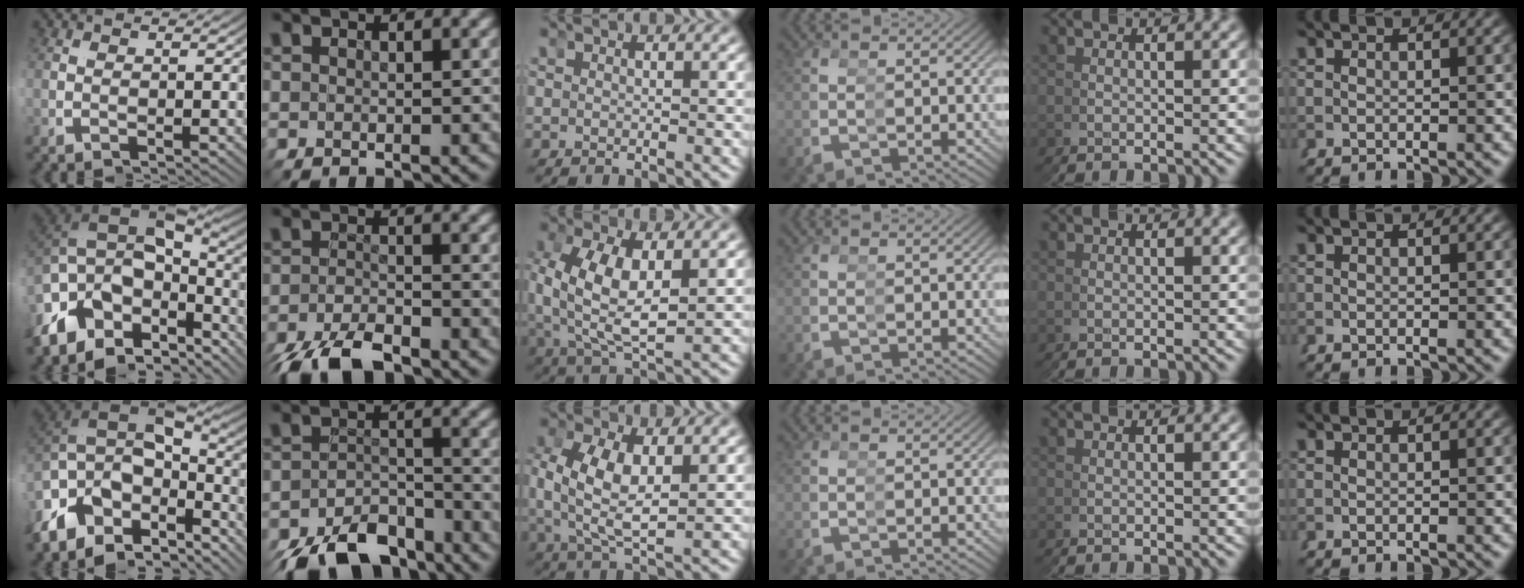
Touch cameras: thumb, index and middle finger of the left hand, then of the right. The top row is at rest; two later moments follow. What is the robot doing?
{"motion": "grasp_and_lifting", "object": "pipette"}